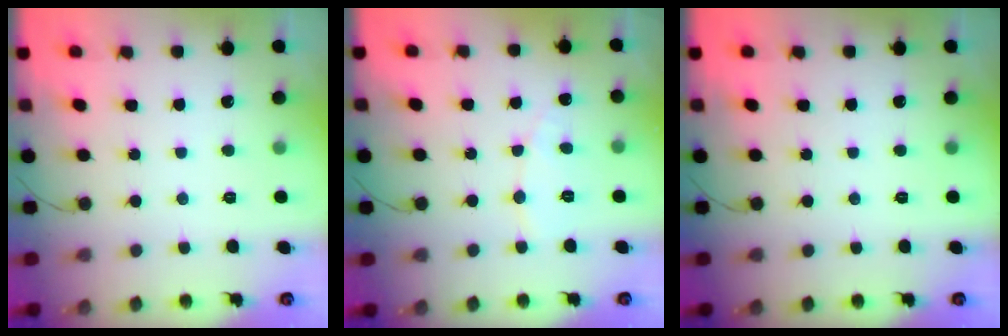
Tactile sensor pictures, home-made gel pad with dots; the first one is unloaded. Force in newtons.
{"total": 4.9, "press": 4.9, "slide": 0.4}
{"total": 0.0}